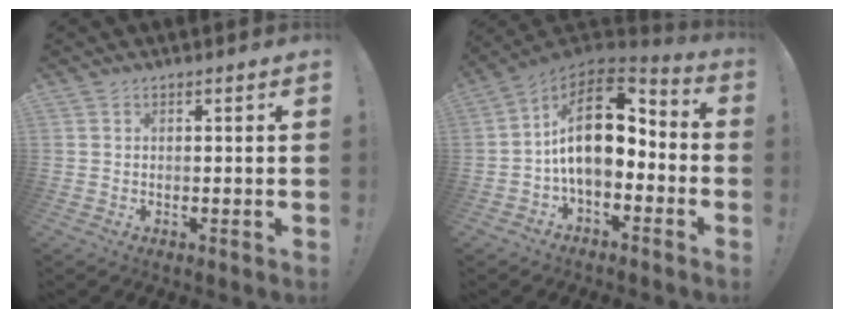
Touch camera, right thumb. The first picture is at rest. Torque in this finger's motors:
{"motor_torque": [2.64, 2.36, 1.45, -1.32, 0.16]}